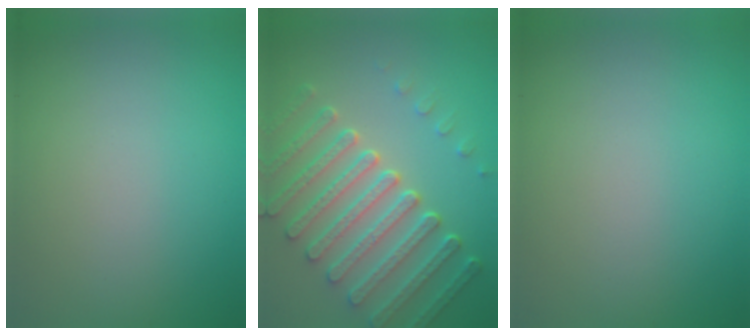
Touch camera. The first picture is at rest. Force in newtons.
{"total": 7.1, "press": 5.3, "slide": 4.7}
{"total": 0.0}